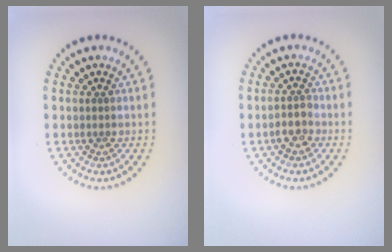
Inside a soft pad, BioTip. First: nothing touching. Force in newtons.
{"total": 1.9, "press": 1.7, "slide": 0.7}